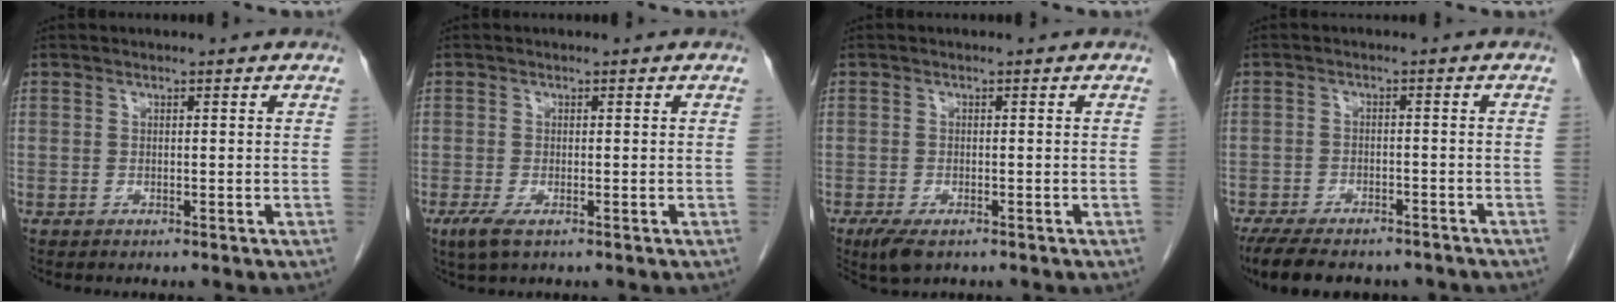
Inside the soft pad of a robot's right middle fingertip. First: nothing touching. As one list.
[{"total": 2.6, "force": [-1.4, 0.7, 2.2], "torque": [-0.048, -0.008, -0.024]}, {"total": 3.7, "force": [-2.3, 1.4, 2.5], "torque": [-0.055, -0.009, -0.037]}, {"total": 12.8, "force": [-10.4, 4.6, 5.9], "torque": [-0.113, -0.007, -0.148]}]